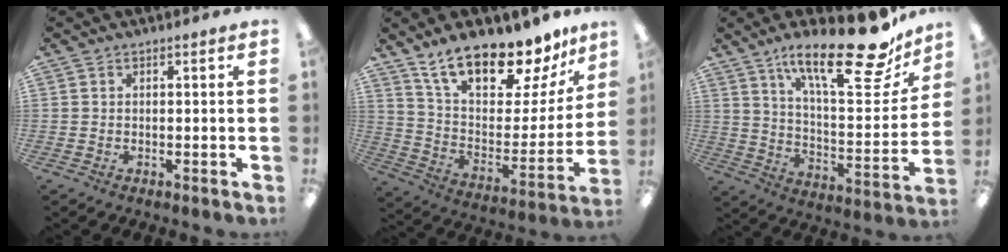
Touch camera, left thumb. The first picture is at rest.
{"total": 21.3, "force": [16.9, 7.1, 10.7], "torque": [-0.181, -0.113, 0.294]}
{"total": 23.6, "force": [16.5, 6.6, 15.6], "torque": [-0.231, -0.109, 0.265]}